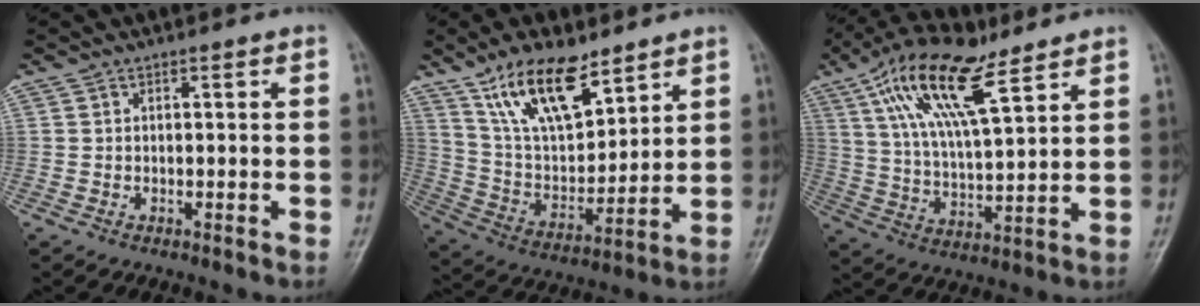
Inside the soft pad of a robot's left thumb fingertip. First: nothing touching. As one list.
[{"total": 16.2, "force": [10.6, 6.8, 10.1], "torque": [-0.145, -0.052, 0.207]}, {"total": 16.7, "force": [9.1, 6.1, 12.6], "torque": [-0.221, -0.019, 0.169]}]